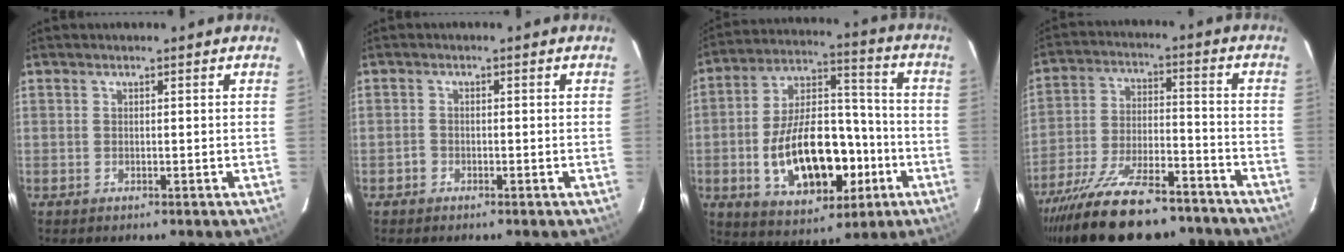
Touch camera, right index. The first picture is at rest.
{"total": 1.3, "force": [-1.0, 0.8, 0.0], "torque": [-0.002, 0.004, -0.021]}
{"total": 19.9, "force": [-5.6, 10.9, 15.8], "torque": [-0.295, 0.023, -0.069]}
{"total": 24.8, "force": [-19.8, 8.3, 12.5], "torque": [-0.239, -0.031, -0.297]}